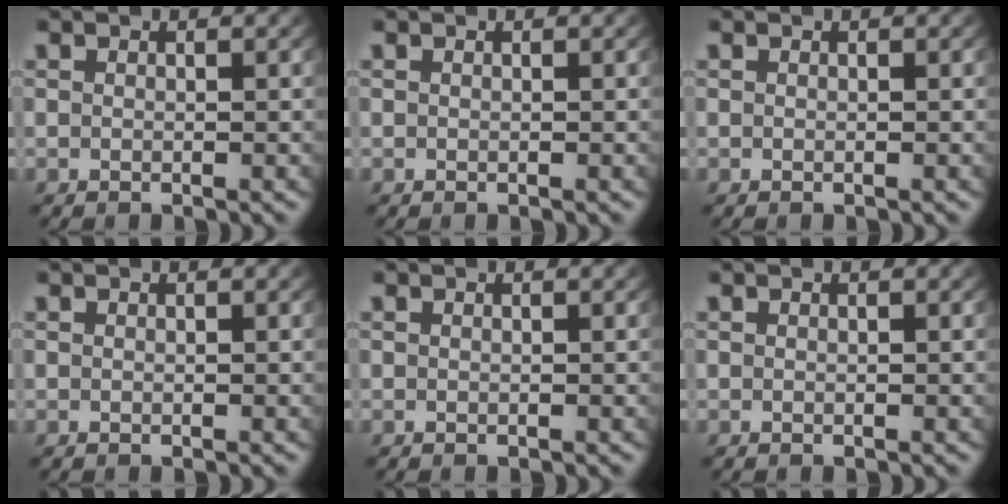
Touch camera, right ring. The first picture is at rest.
{"total": 0.0}
{"total": 0.0}
{"total": 0.0}
{"total": 0.0}
{"total": 0.0}